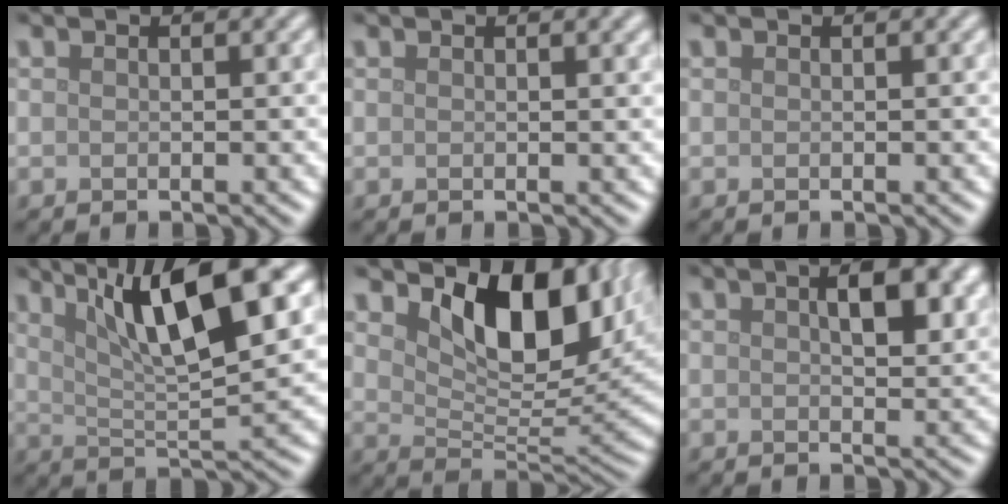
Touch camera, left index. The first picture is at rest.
{"total": 1.1, "force": [0.6, 0.3, 0.8], "torque": [-0.006, 0.005, 0.009]}
{"total": 0.0}
{"total": 9.9, "force": [4.8, 2.3, 8.3], "torque": [-0.128, 0.007, 0.083]}
{"total": 9.2, "force": [3.9, 4.8, 6.8], "torque": [-0.102, -0.016, 0.066]}
{"total": 4.4, "force": [1.4, 1.9, 3.7], "torque": [-0.054, 0.005, 0.023]}